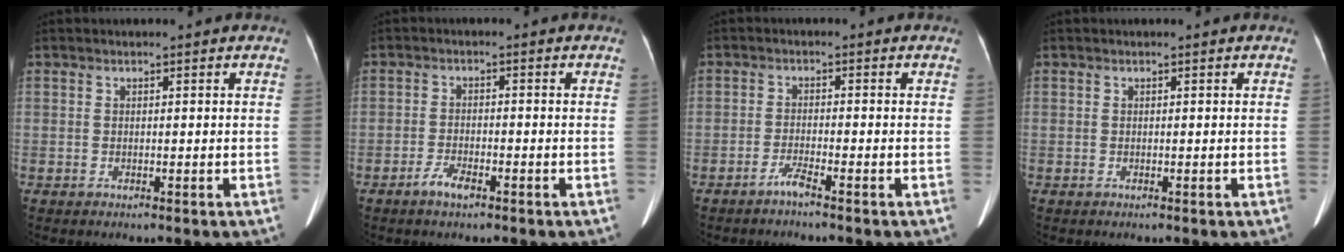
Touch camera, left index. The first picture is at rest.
{"total": 2.8, "force": [-2.0, 0.7, 1.8], "torque": [-0.039, 0.000, -0.038]}
{"total": 2.1, "force": [-1.8, -0.4, 1.1], "torque": [-0.027, -0.003, -0.035]}
{"total": 0.0}